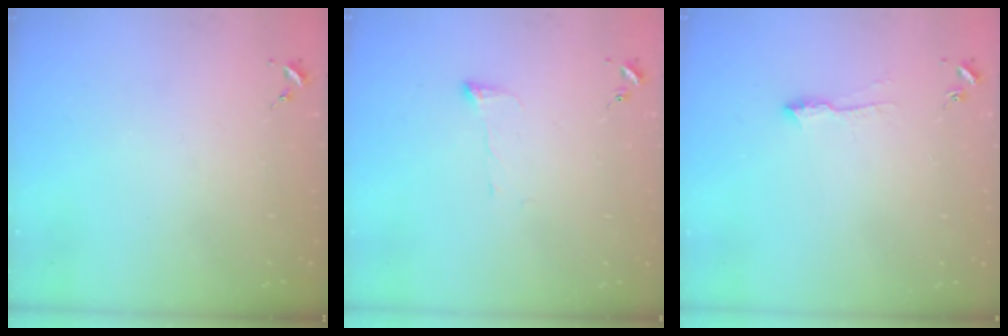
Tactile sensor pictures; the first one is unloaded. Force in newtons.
{"total": 3.8, "press": 3.7, "slide": 0.6}
{"total": 5.3, "press": 5.2, "slide": 0.6}